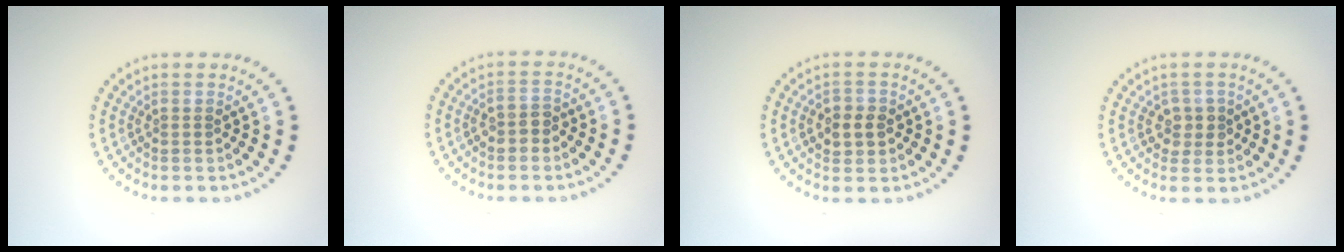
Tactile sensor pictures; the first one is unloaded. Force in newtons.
{"total": 1.7, "press": 1.6, "slide": 0.6}
{"total": 2.4, "press": 2.4, "slide": 0.4}
{"total": 1.7, "press": 1.7, "slide": 0.4}